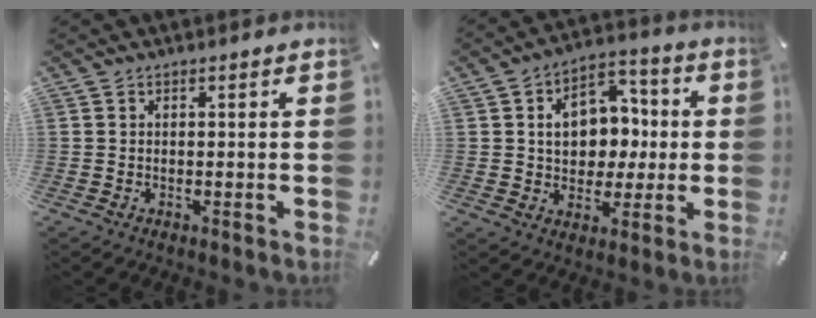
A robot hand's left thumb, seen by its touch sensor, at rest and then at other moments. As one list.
[{"total": 11.0, "force": [0.5, 9.3, 5.8], "torque": [-0.085, 0.012, 0.014]}]